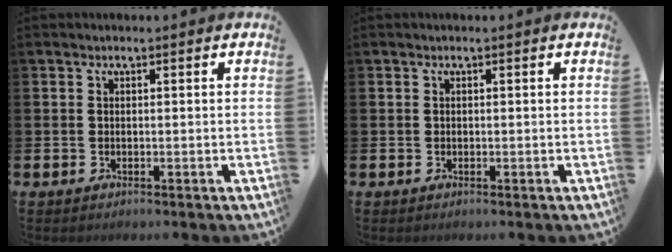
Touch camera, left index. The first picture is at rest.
{"total": 0.0}